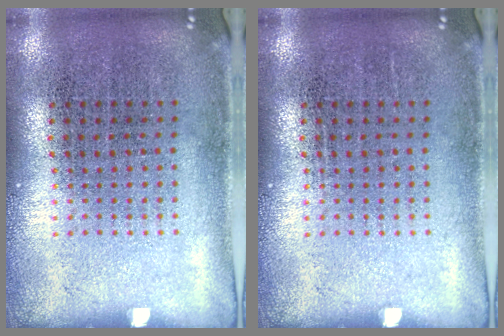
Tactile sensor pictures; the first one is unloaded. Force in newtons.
{"total": 0.0}